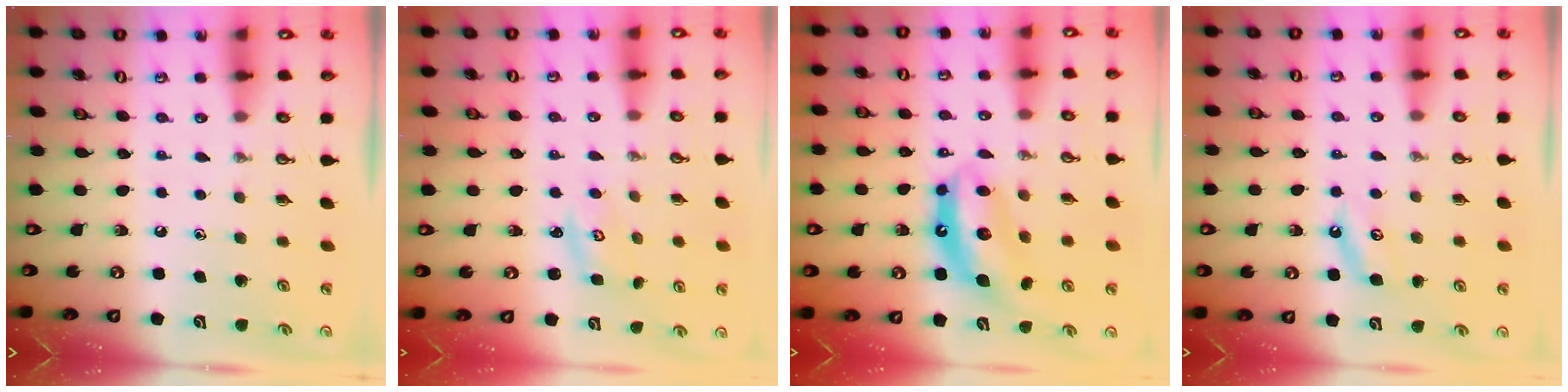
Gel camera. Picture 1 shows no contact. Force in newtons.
{"total": 3.0, "press": 3.0, "slide": 0.3}
{"total": 11.0, "press": 10.9, "slide": 1.1}
{"total": 3.9, "press": 3.8, "slide": 0.5}